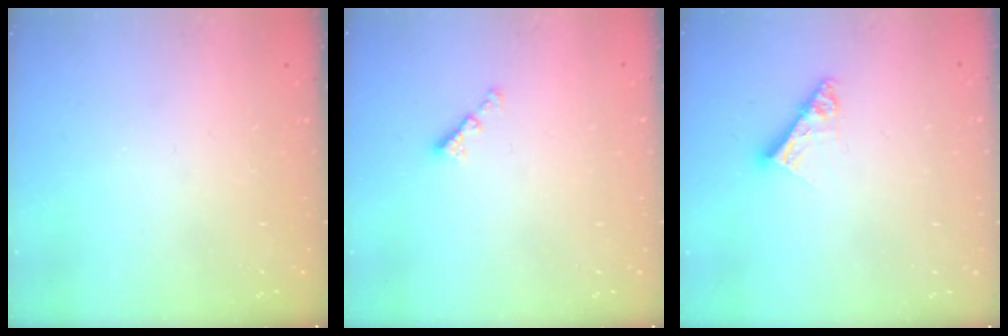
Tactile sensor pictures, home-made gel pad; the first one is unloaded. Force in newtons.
{"total": 2.1, "press": 2.0, "slide": 0.6}
{"total": 6.5, "press": 6.5, "slide": 0.6}